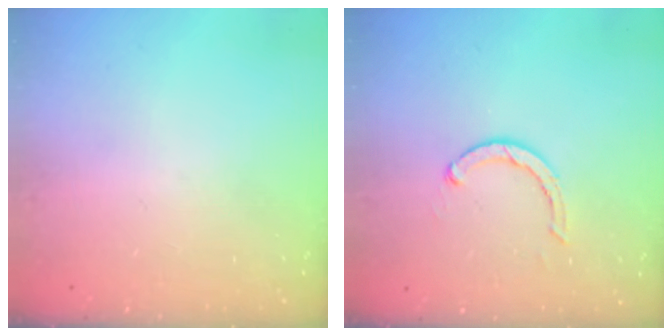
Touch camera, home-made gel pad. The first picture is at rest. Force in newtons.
{"total": 2.6, "press": 2.5, "slide": 0.4}